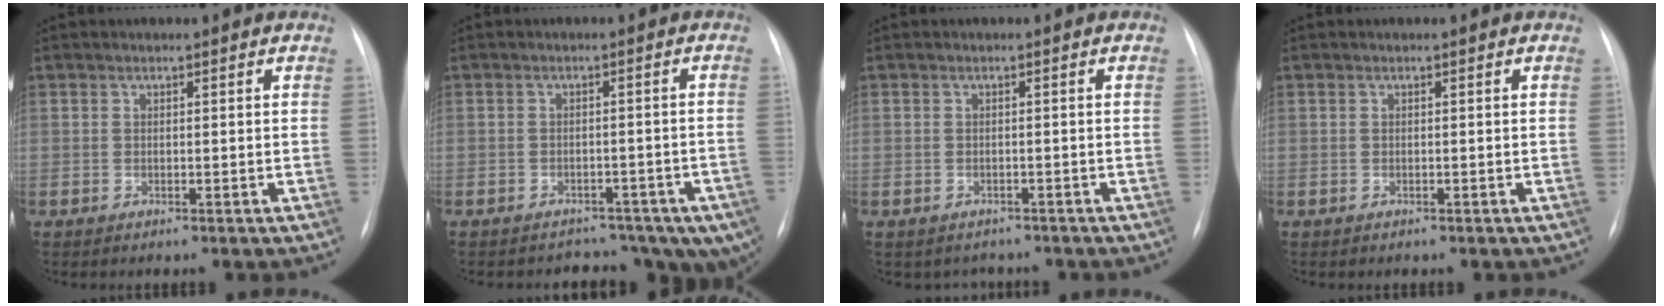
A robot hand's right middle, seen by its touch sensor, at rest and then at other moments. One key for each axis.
{"total": 11.4, "fx": -8.5, "fy": 6.2, "fz": 4.2, "tx": -0.043, "ty": 0.029, "tz": -0.088}
{"total": 2.6, "fx": -2.2, "fy": 1.5, "fz": -0.1, "tx": -0.002, "ty": 0.010, "tz": -0.027}
{"total": 0.0}